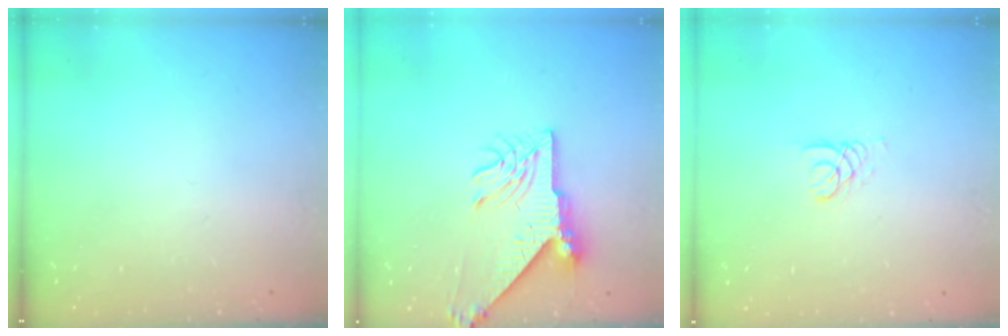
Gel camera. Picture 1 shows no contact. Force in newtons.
{"total": 10.4, "press": 10.3, "slide": 1.3}
{"total": 2.6, "press": 2.6, "slide": 0.2}